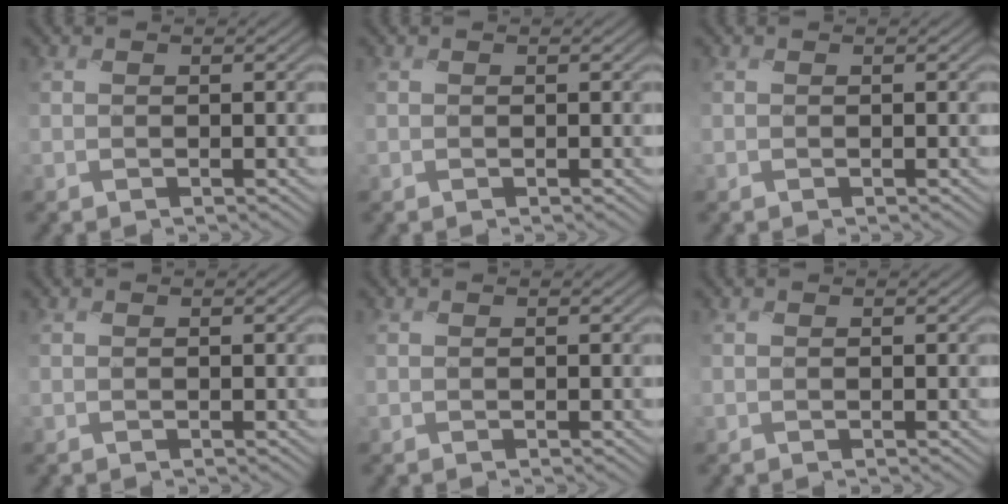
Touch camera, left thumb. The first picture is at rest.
{"total": 0.0}
{"total": 0.0}
{"total": 0.0}
{"total": 0.0}
{"total": 0.0}